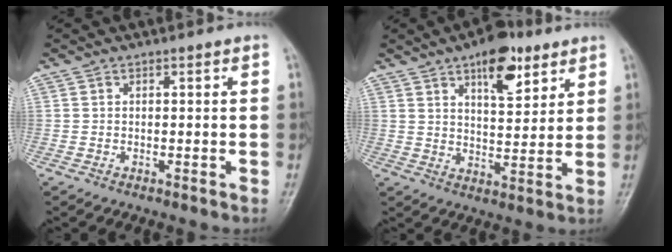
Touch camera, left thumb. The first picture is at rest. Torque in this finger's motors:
{"motor_torque": [1.64, 1.03, 1.35, -1.04, 0.11]}